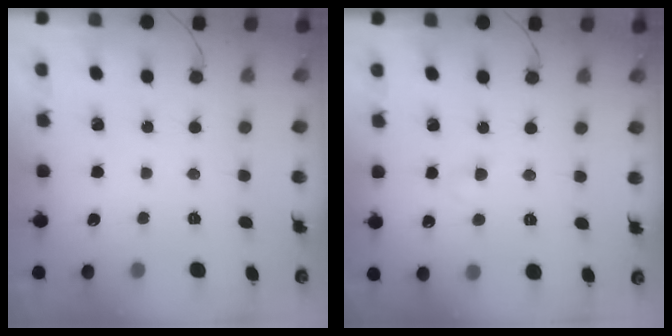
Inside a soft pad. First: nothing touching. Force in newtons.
{"total": 1.8, "press": 1.6, "slide": 0.9}